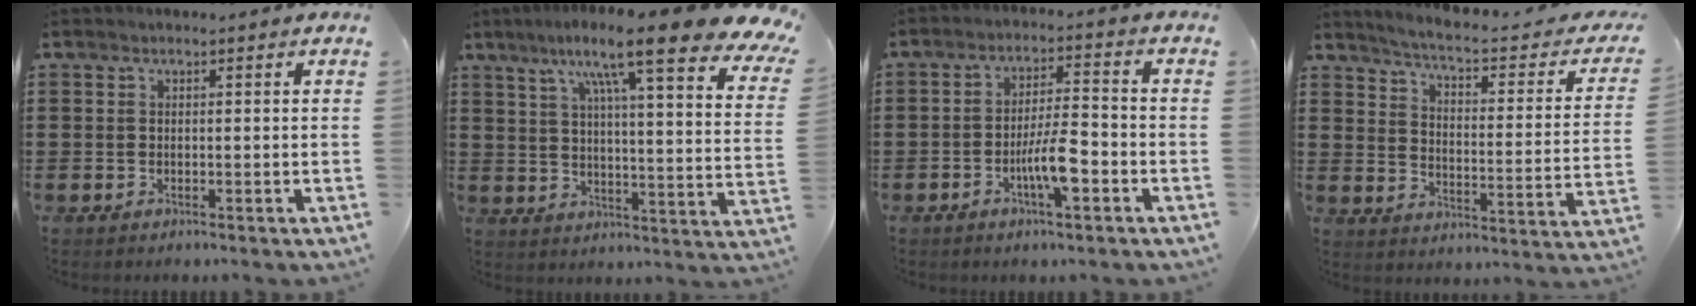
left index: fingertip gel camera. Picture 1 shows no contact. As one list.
[{"total": 14.2, "force": [9.8, 1.2, 10.2], "torque": [-0.196, -0.051, 0.151]}, {"total": 7.0, "force": [-2.8, 1.7, 6.2], "torque": [-0.120, 0.000, -0.052]}, {"total": 3.4, "force": [3.0, -0.2, 1.7], "torque": [-0.053, -0.030, 0.041]}]